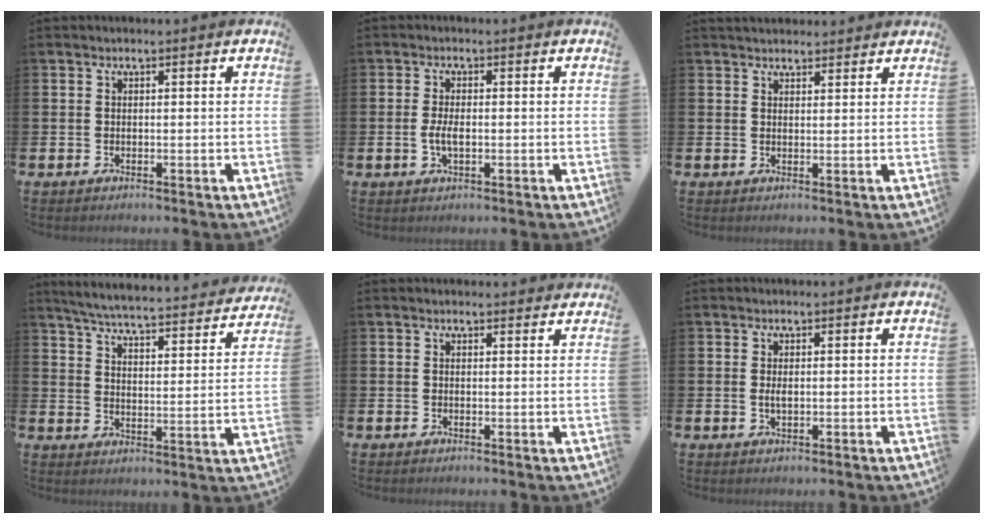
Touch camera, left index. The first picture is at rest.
{"total": 2.6, "force": [-0.4, 1.1, 2.3], "torque": [-0.033, -0.003, -0.010]}
{"total": 2.5, "force": [2.3, 0.8, 0.1], "torque": [0.006, -0.009, 0.040]}
{"total": 5.5, "force": [5.2, 0.3, 1.5], "torque": [-0.052, -0.045, 0.087]}
{"total": 0.9, "force": [0.8, 0.3, 0.1], "torque": [0.007, -0.001, 0.013]}
{"total": 1.2, "force": [0.1, 0.5, 1.0], "torque": [-0.019, 0.003, -0.001]}